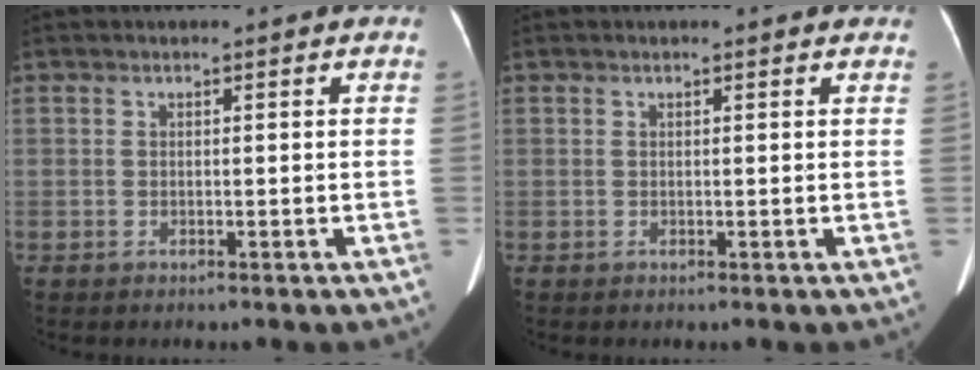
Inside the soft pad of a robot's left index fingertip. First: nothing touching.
{"total": 1.2, "force": [1.1, 0.4, 0.3], "torque": [-0.010, 0.007, 0.007]}